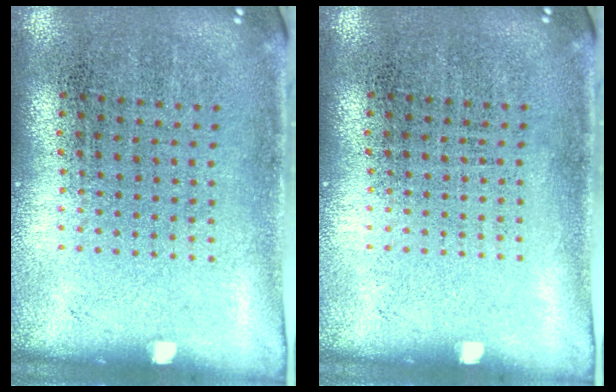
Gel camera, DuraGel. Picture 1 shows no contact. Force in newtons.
{"total": 0.0}